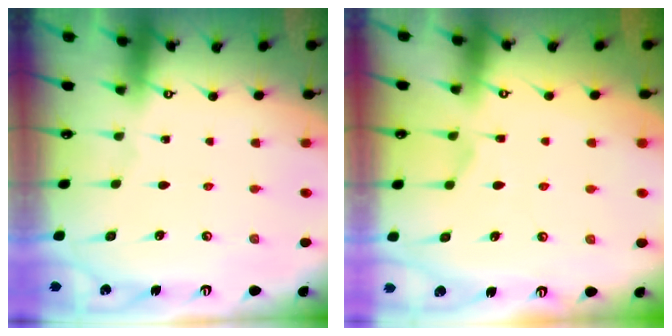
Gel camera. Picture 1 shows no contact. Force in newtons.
{"total": 1.8, "press": 1.3, "slide": 1.3}